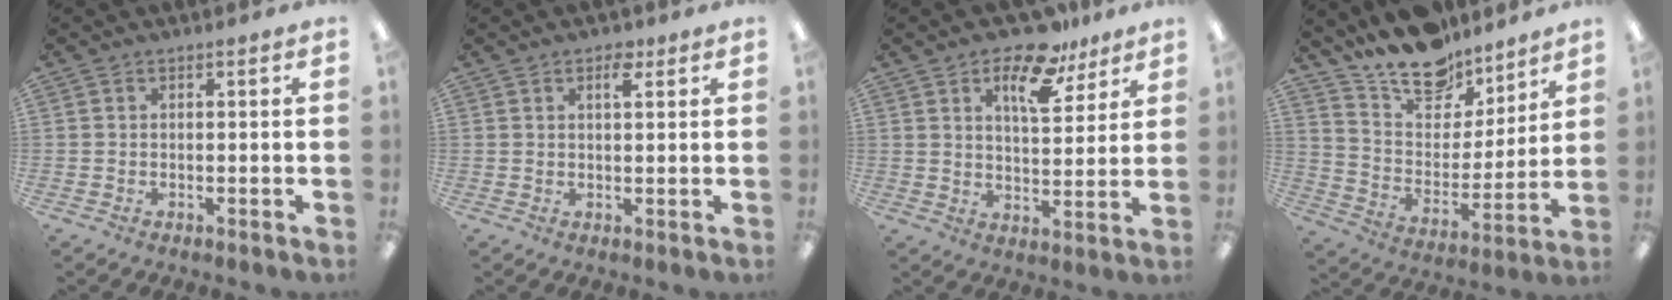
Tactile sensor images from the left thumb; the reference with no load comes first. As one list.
[{"total": 3.0, "force": [1.9, 1.2, 2.0], "torque": [-0.020, -0.007, 0.028]}, {"total": 12.7, "force": [8.5, 5.8, 7.4], "torque": [-0.096, -0.043, 0.142]}, {"total": 16.0, "force": [13.5, 7.2, 4.8], "torque": [-0.095, -0.098, 0.248]}]